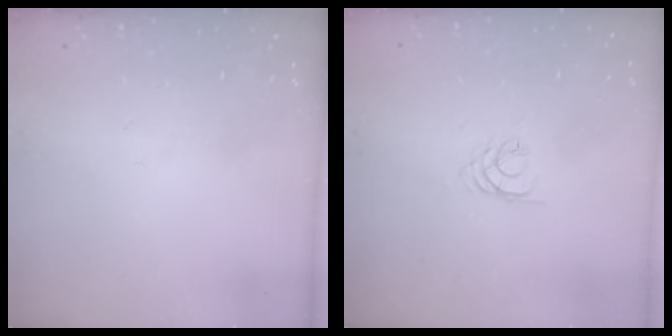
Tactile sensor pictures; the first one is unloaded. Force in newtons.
{"total": 3.6, "press": 3.6, "slide": 0.5}